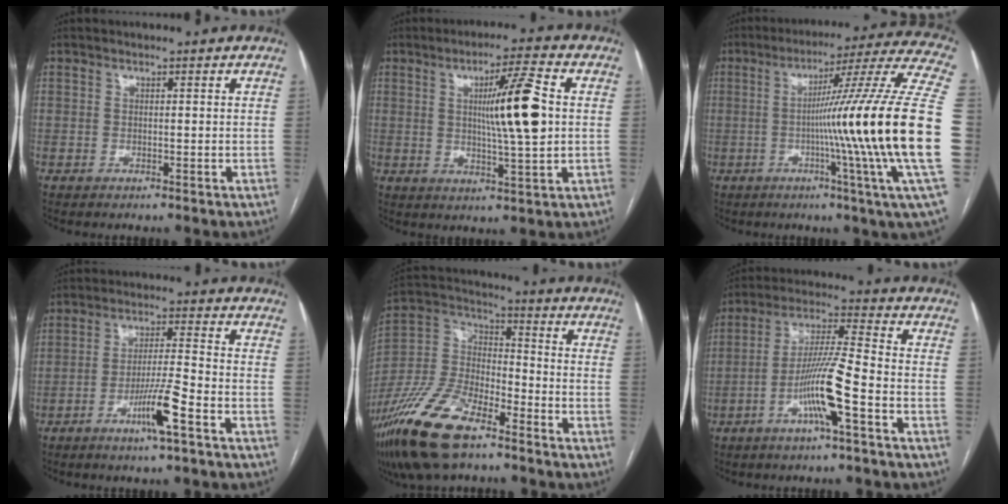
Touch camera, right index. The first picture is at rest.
{"total": 10.8, "force": [1.4, 0.3, 10.7], "torque": [-0.173, 0.002, 0.024]}
{"total": 27.4, "force": [-2.7, -2.6, 27.1], "torque": [-0.314, -0.007, -0.071]}
{"total": 7.5, "force": [-3.8, -0.4, 6.5], "torque": [-0.123, -0.006, -0.071]}
{"total": 20.0, "force": [-13.7, 6.8, 12.9], "torque": [-0.300, -0.018, -0.260]}
{"total": 10.7, "force": [-4.3, 0.0, 9.8], "torque": [-0.191, 0.002, -0.083]}